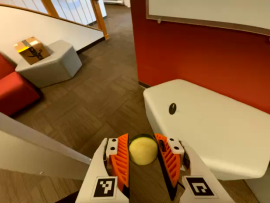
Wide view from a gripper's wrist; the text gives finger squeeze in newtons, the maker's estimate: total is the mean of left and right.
{"total": 14.1, "left": 14.6, "right": 13.6}